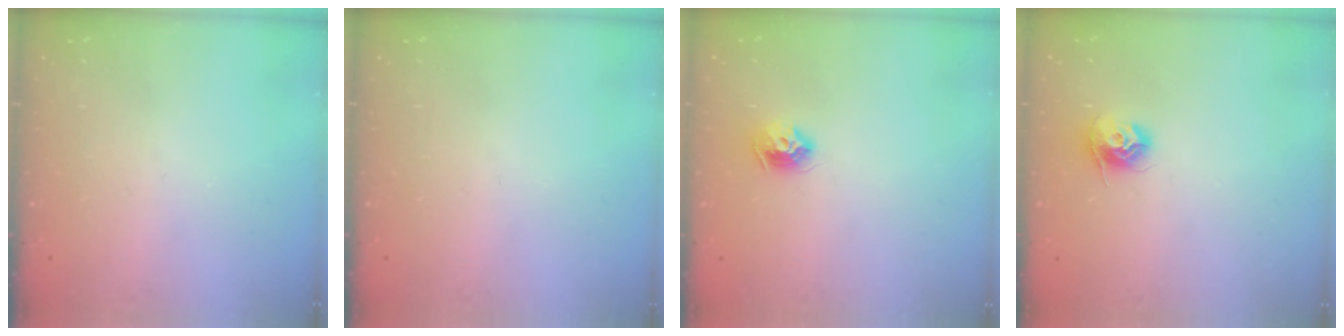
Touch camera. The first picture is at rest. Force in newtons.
{"total": 0.0}
{"total": 8.7, "press": 8.7, "slide": 0.4}
{"total": 9.7, "press": 9.7, "slide": 0.5}